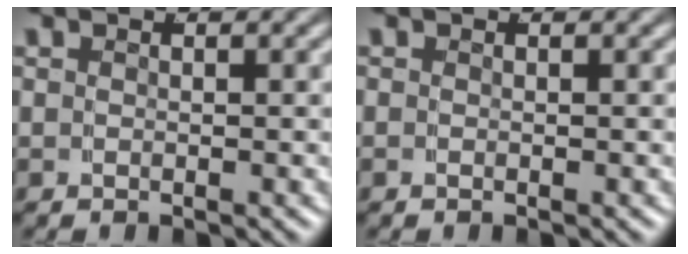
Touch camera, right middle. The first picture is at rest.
{"total": 0.0}